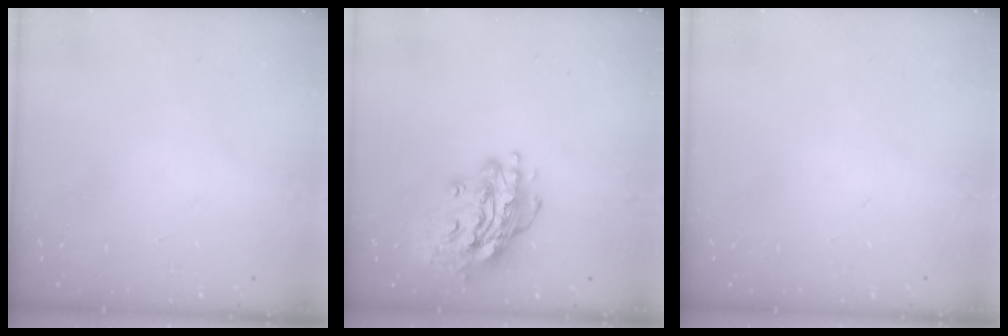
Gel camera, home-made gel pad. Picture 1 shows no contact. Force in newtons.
{"total": 15.5, "press": 15.5, "slide": 1.5}
{"total": 0.0}